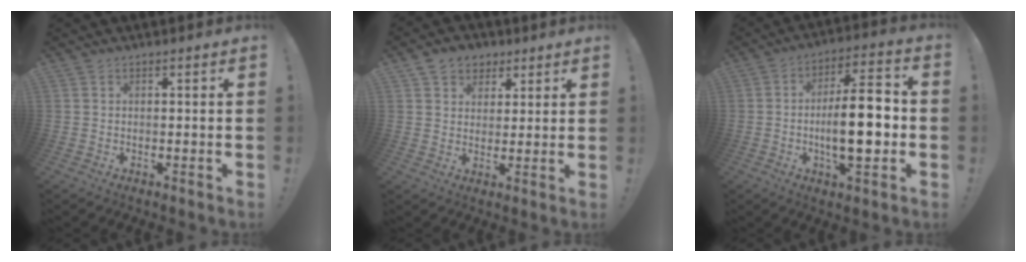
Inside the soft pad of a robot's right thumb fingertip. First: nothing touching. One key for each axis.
{"total": 7.7, "fx": 4.1, "fy": 6.2, "fz": 1.9, "tx": -0.027, "ty": -0.019, "tz": 0.082}
{"total": 15.9, "fx": -2.2, "fy": 5.4, "fz": 14.8, "tx": -0.245, "ty": 0.004, "tz": -0.041}